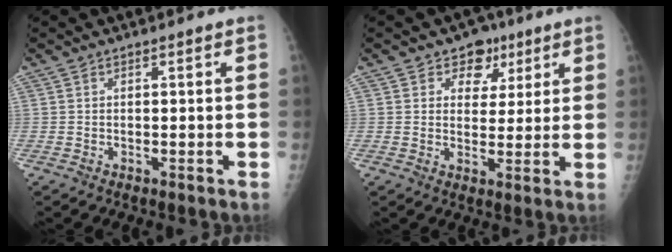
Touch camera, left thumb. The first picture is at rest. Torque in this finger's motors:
{"motor_torque": [0.44, 0.58, -0.12, -0.18, 0.01]}